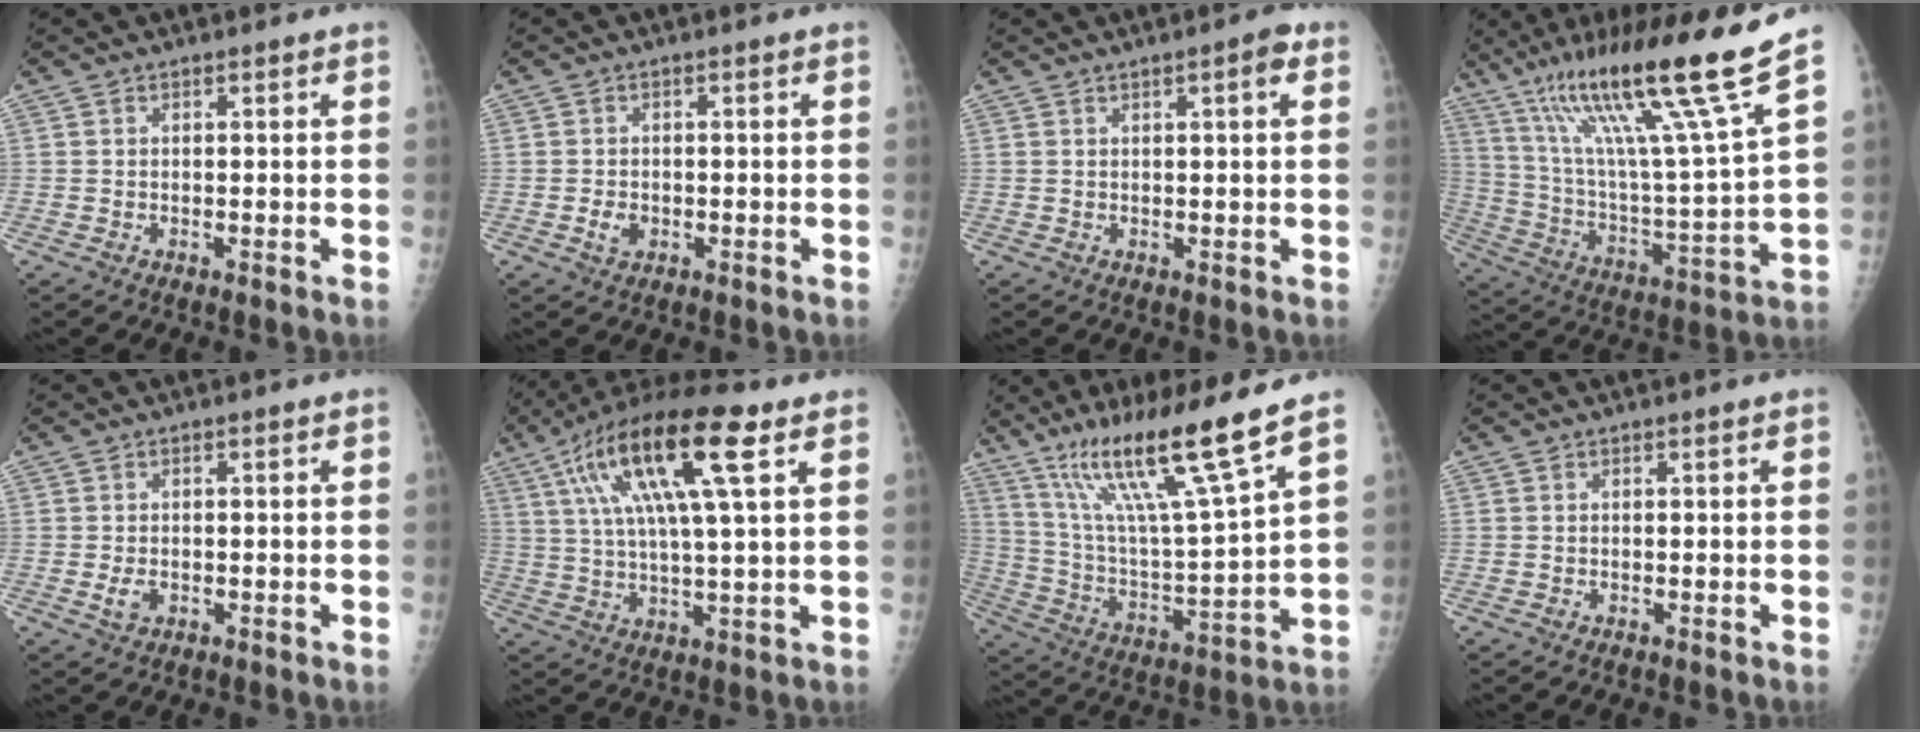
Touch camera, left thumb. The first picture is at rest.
{"total": 2.6, "force": [-0.8, 1.9, 1.6], "torque": [-0.024, 0.002, -0.011]}
{"total": 2.8, "force": [1.1, 0.6, 2.5], "torque": [-0.033, 0.001, 0.012]}
{"total": 22.9, "force": [15.6, -0.2, 16.8], "torque": [-0.262, -0.072, 0.274]}
{"total": 2.4, "force": [-0.6, 1.6, 1.7], "torque": [-0.031, -0.001, -0.009]}
{"total": 19.7, "force": [8.1, 4.7, 17.4], "torque": [-0.329, 0.007, 0.136]}
{"total": 19.0, "force": [13.0, 0.2, 13.9], "torque": [-0.230, -0.066, 0.237]}
{"total": 0.0}